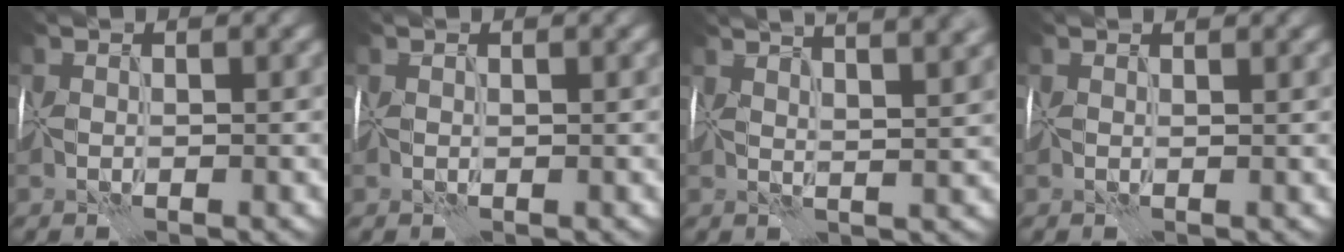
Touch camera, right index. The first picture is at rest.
{"total": 0.0}
{"total": 10.1, "force": [6.7, 3.3, 6.8], "torque": [-0.074, 0.050, 0.065]}
{"total": 0.9, "force": [0.7, 0.2, 0.4], "torque": [-0.011, 0.002, 0.011]}